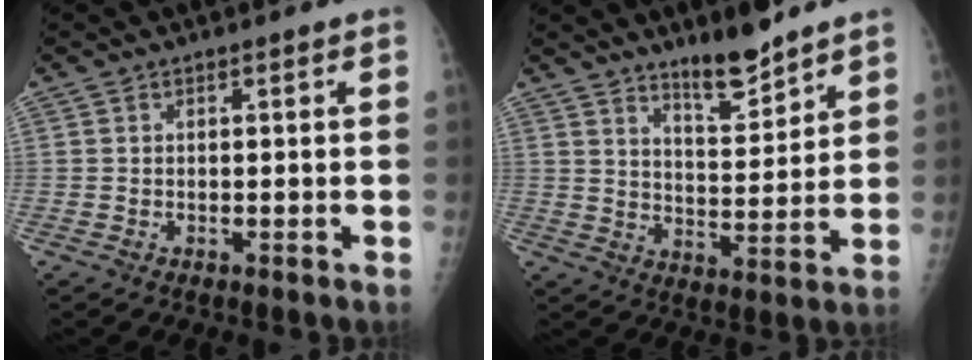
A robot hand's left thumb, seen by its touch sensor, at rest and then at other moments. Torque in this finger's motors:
{"motor_torque": [1.71, 0.27, 0.60, -0.82, 0.05]}